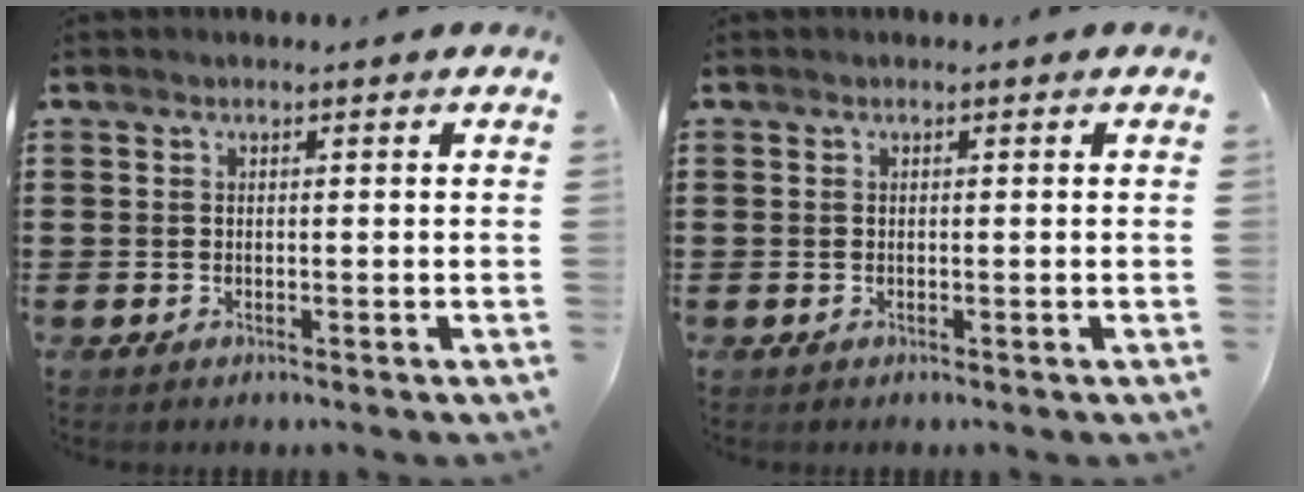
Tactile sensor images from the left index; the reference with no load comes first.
{"total": 0.0}